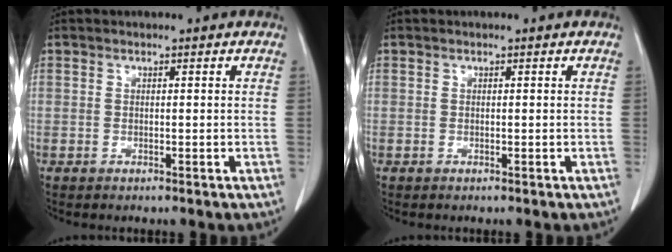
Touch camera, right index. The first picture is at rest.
{"total": 0.0}